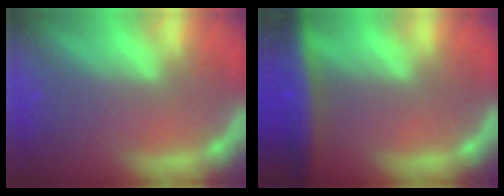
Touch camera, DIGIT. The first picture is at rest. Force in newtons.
{"total": 7.0}